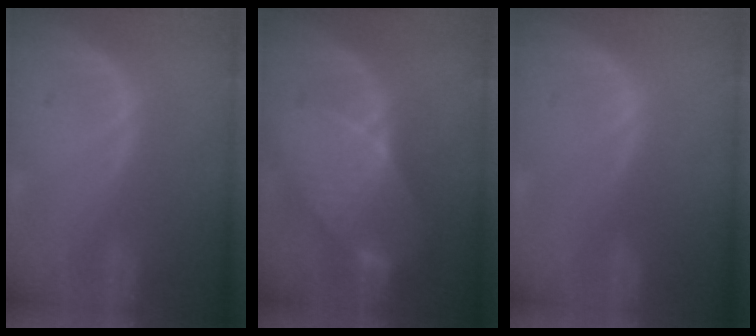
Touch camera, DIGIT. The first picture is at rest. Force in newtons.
{"total": 7.3, "press": 7.2, "slide": 1.3}
{"total": 0.0}